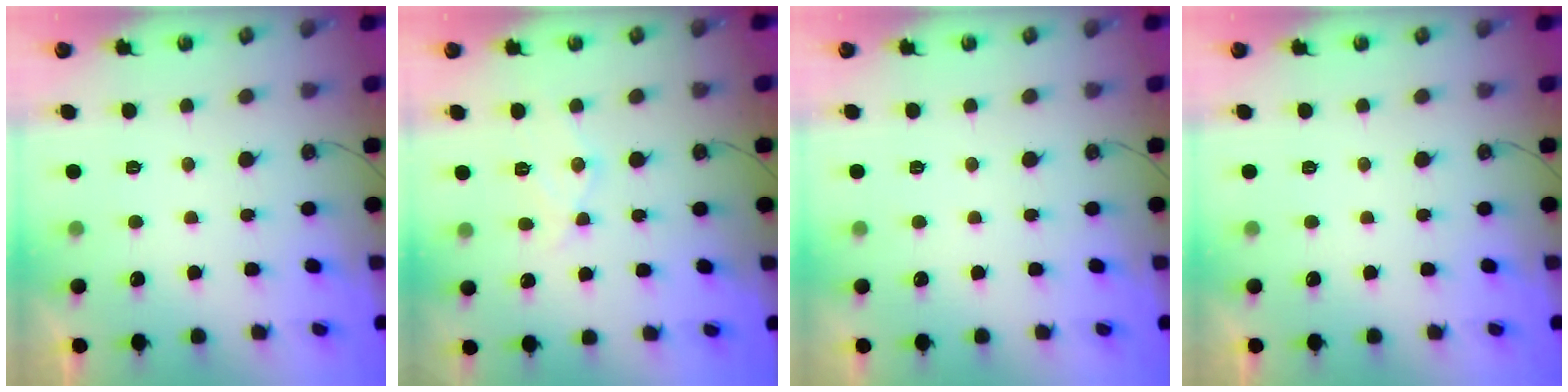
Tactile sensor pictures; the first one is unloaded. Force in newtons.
{"total": 8.9, "press": 8.9, "slide": 0.4}
{"total": 2.6, "press": 2.6, "slide": 0.5}
{"total": 0.0}